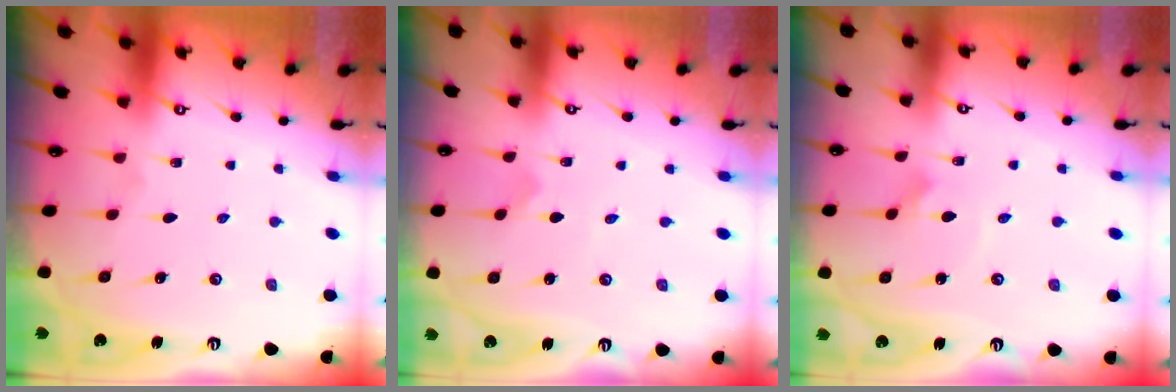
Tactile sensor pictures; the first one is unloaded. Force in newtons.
{"total": 0.0}
{"total": 2.3, "press": 2.3, "slide": 0.1}